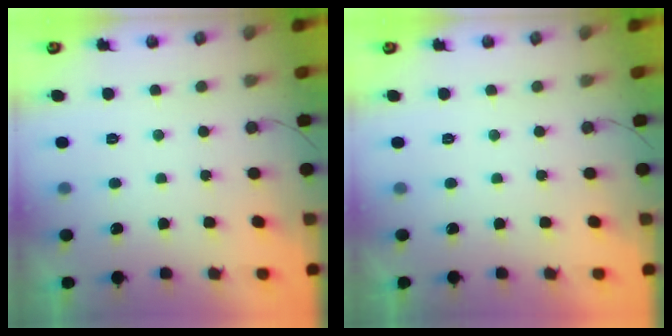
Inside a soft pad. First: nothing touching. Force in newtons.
{"total": 1.8, "press": 1.8, "slide": 0.0}